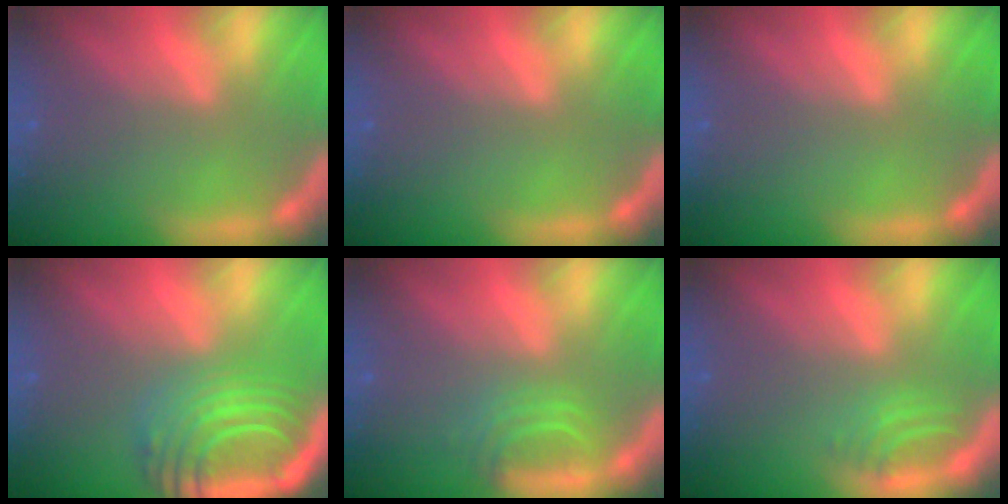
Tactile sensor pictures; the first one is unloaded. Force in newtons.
{"total": 0.0}
{"total": 0.0}
{"total": 9.5}
{"total": 2.5}
{"total": 2.0}